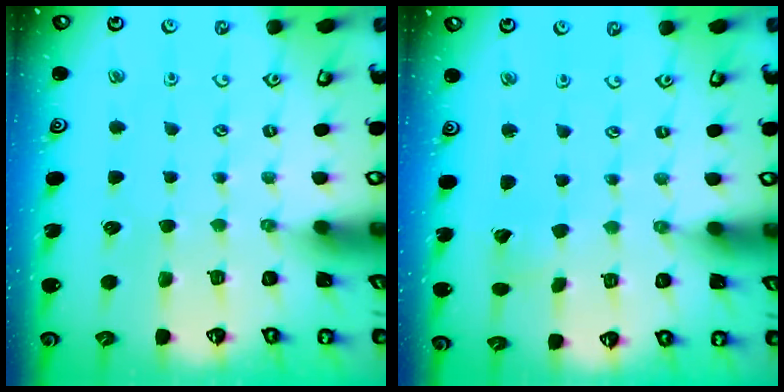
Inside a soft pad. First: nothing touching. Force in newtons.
{"total": 1.4, "press": 1.4, "slide": 0.1}